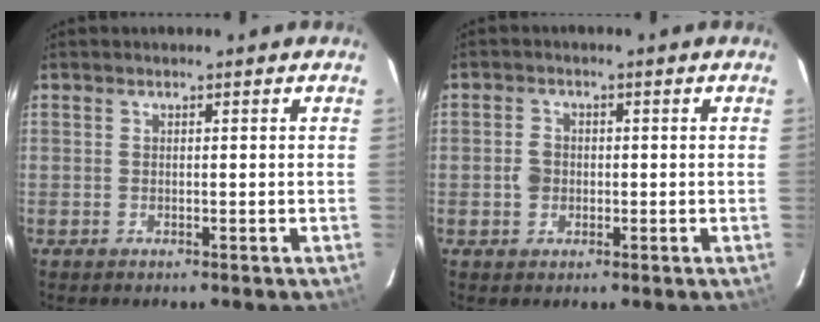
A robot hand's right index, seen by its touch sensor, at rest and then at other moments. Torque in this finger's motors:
{"motor_torque": [0.26, -0.03, 0.16, 0.05]}